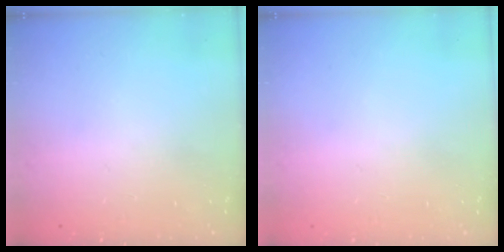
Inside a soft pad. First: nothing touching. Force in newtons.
{"total": 0.6, "press": 0.6, "slide": 0.2}